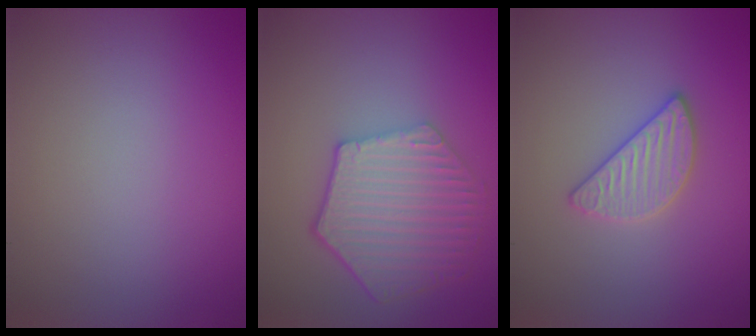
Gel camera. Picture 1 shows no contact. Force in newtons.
{"total": 6.3, "press": 4.8, "slide": 4.0}
{"total": 2.8, "press": 2.7, "slide": 0.5}